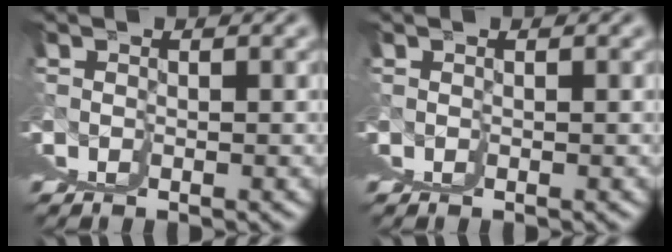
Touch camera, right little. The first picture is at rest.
{"total": 0.0}